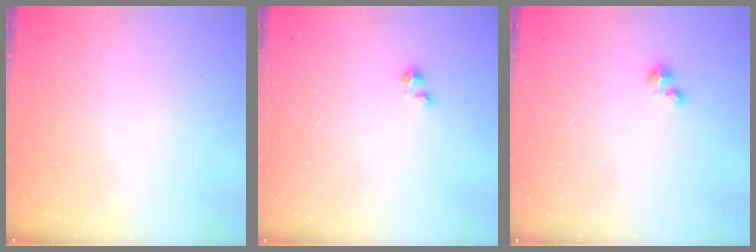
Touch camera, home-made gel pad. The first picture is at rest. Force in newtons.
{"total": 0.0}
{"total": 0.9, "press": 0.9, "slide": 0.1}